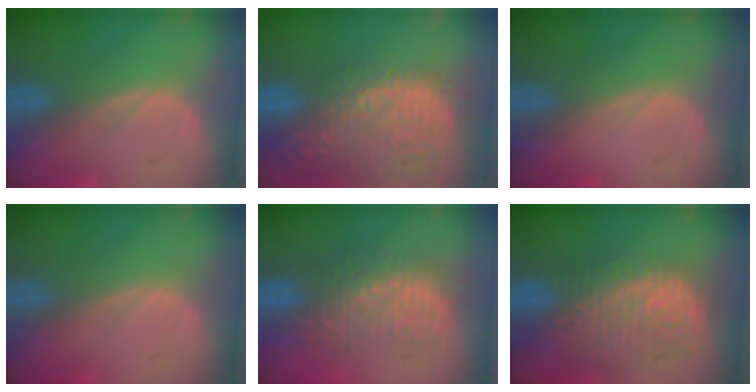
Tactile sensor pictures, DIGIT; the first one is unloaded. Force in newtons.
{"total": 16.0, "press": 13.2, "slide": 9.0}
{"total": 0.0}
{"total": 0.0}
{"total": 8.9, "press": 8.6, "slide": 2.0}
{"total": 11.9, "press": 10.7, "slide": 5.3}